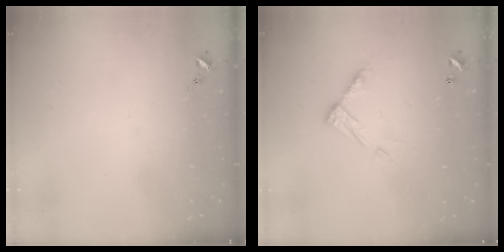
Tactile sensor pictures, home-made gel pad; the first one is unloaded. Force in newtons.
{"total": 9.4, "press": 9.4, "slide": 0.1}